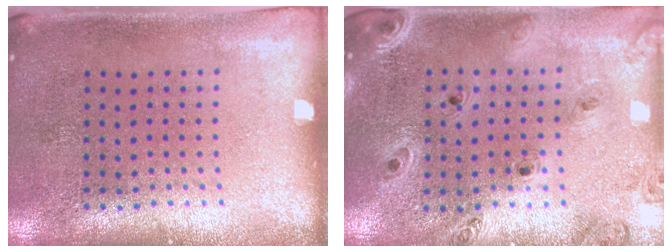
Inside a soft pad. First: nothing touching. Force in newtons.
{"total": 1.3, "press": 1.3, "slide": 0.2}